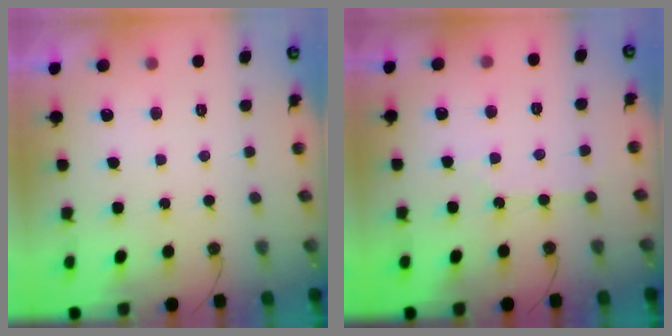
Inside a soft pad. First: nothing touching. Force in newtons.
{"total": 3.1, "press": 3.1, "slide": 0.4}